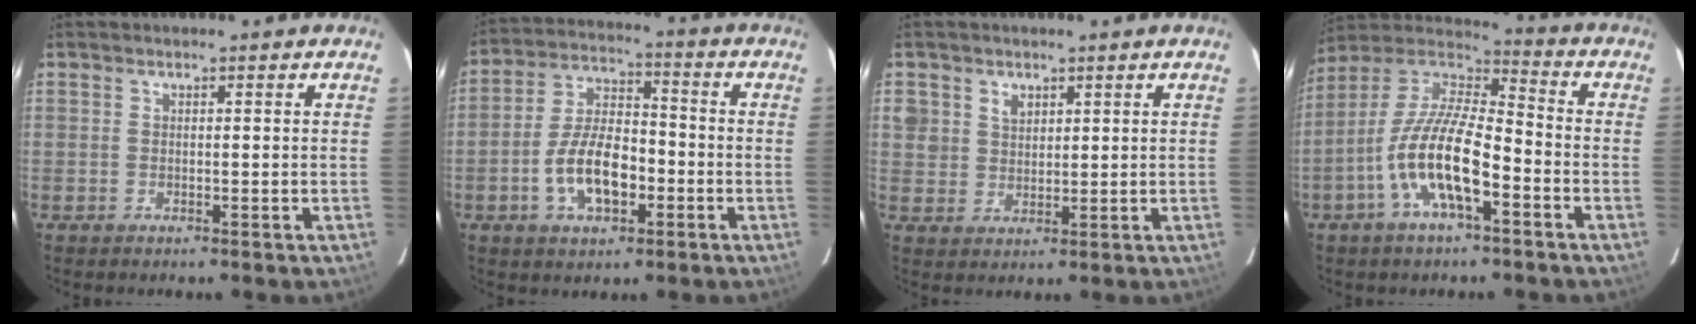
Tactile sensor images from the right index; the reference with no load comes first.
{"total": 11.6, "force": [-4.0, 5.8, 9.2], "torque": [-0.184, 0.015, -0.066]}
{"total": 4.6, "force": [1.8, 4.0, 1.4], "torque": [-0.015, 0.013, 0.038]}
{"total": 15.3, "force": [-6.3, 4.7, 13.1], "torque": [-0.261, -0.005, -0.124]}